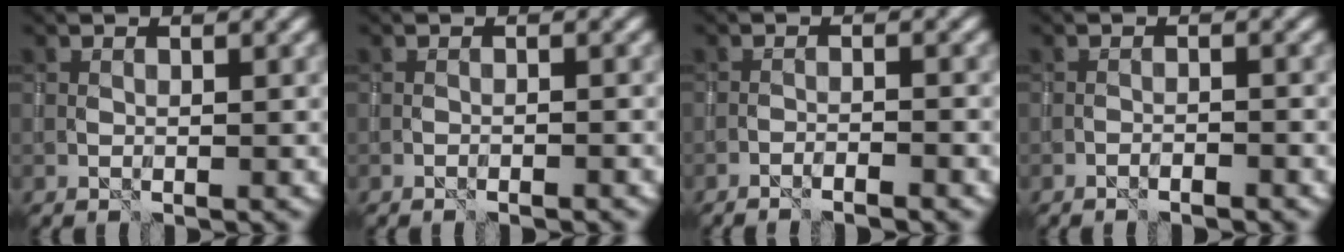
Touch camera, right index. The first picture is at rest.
{"total": 0.9, "force": [-0.8, 0.0, 0.5], "torque": [-0.006, 0.003, -0.015]}
{"total": 2.2, "force": [-1.8, 0.2, 1.1], "torque": [-0.021, 0.006, -0.034]}
{"total": 1.2, "force": [-1.0, 0.1, 0.6], "torque": [-0.012, 0.004, -0.019]}